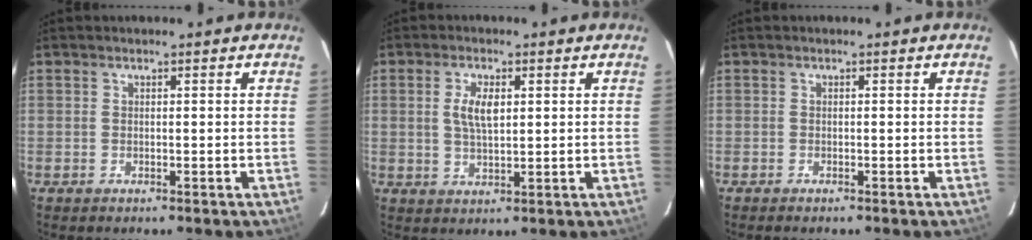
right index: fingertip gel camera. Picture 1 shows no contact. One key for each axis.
{"total": 4.8, "fx": 1.1, "fy": 2.0, "fz": 4.2, "tx": -0.079, "ty": 0.003, "tz": 0.021}
{"total": 0.5, "fx": -0.5, "fy": 0.0, "fz": 0.2, "tx": -0.002, "ty": -0.001, "tz": -0.009}